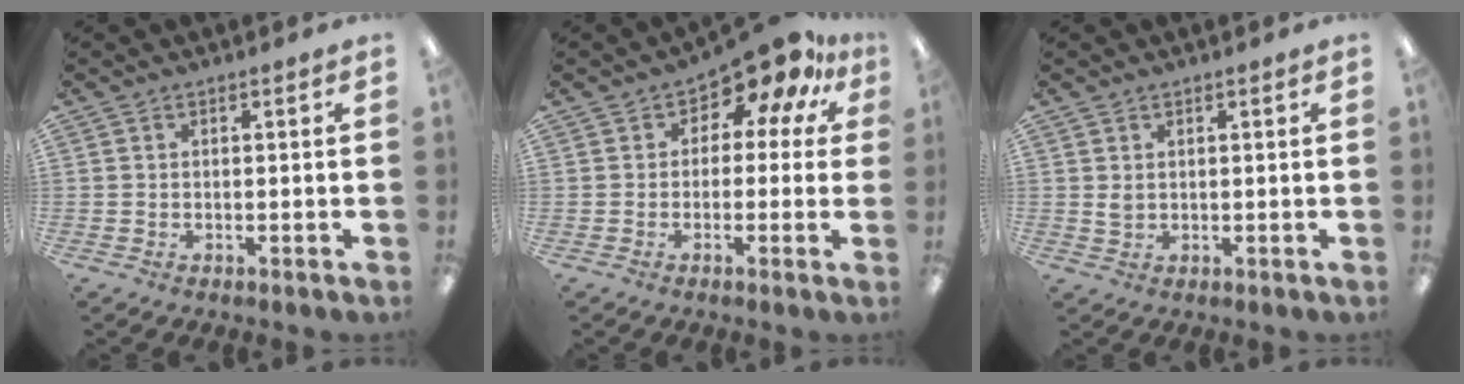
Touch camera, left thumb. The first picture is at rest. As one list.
[{"total": 10.1, "force": [7.2, 4.5, 5.5], "torque": [-0.082, -0.049, 0.127]}, {"total": 1.8, "force": [0.6, 1.3, 1.1], "torque": [-0.023, 0.003, 0.011]}]